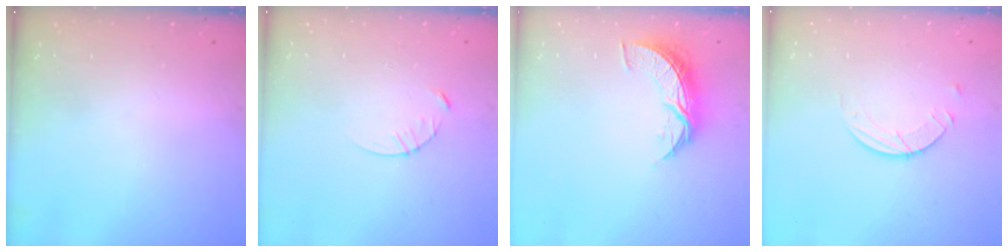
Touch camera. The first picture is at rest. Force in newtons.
{"total": 3.9, "press": 3.8, "slide": 0.4}
{"total": 8.5, "press": 8.5, "slide": 0.5}
{"total": 3.7, "press": 3.7, "slide": 0.4}